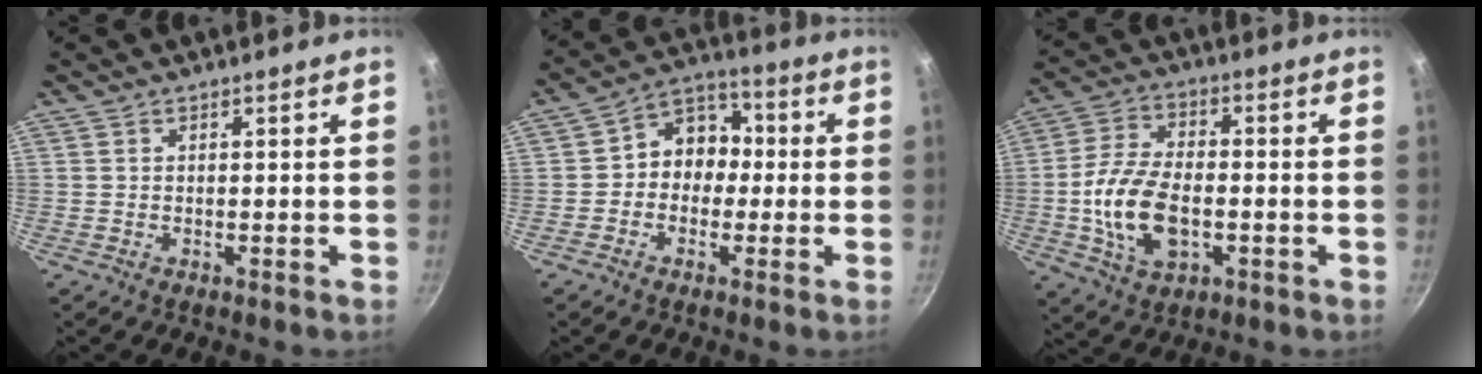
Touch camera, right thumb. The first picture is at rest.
{"total": 8.7, "force": [-0.5, 7.3, 4.6], "torque": [-0.017, 0.033, -0.029]}
{"total": 13.6, "force": [-2.4, 7.8, 10.8], "torque": [-0.202, 0.021, -0.046]}